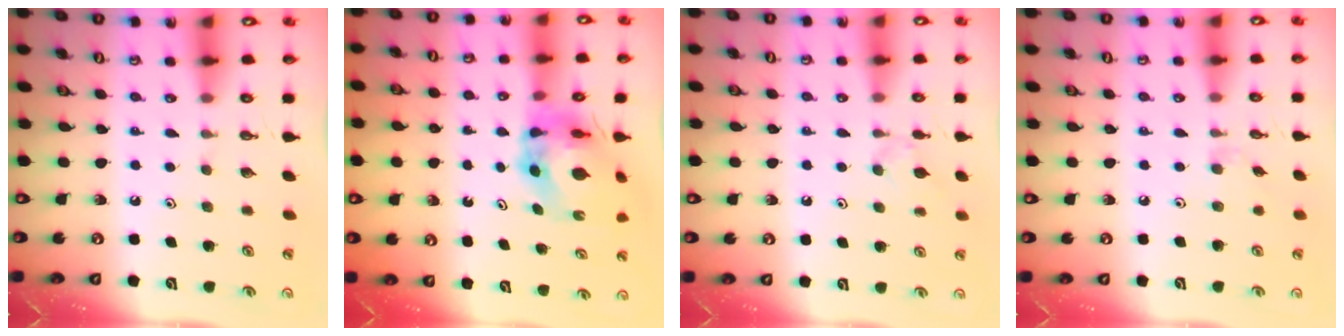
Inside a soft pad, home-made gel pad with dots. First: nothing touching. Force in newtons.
{"total": 7.3, "press": 7.2, "slide": 0.9}
{"total": 5.2, "press": 5.1, "slide": 1.0}
{"total": 3.1, "press": 3.0, "slide": 0.4}